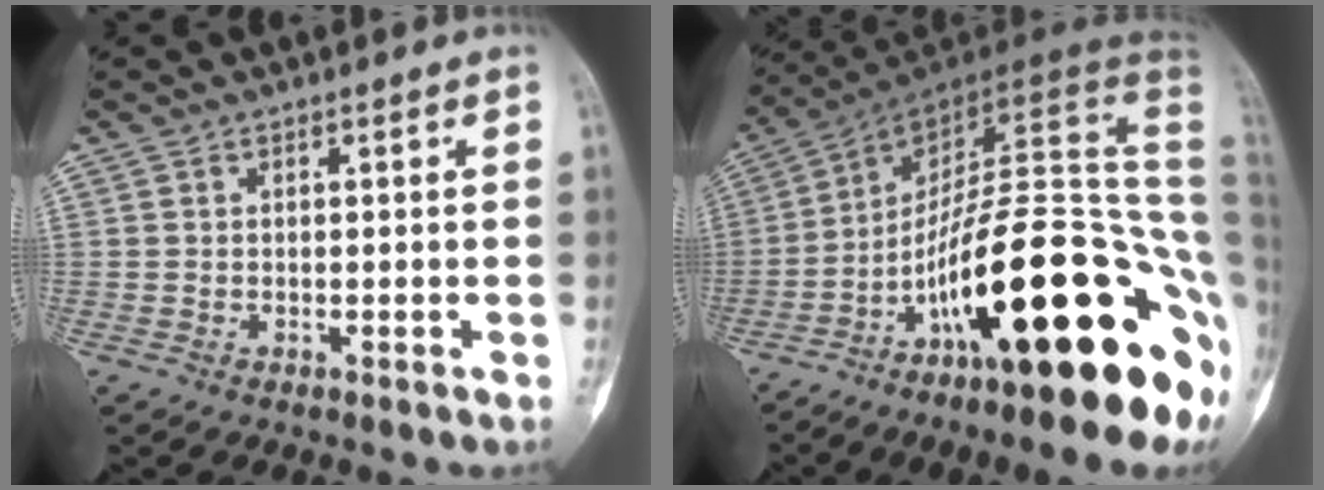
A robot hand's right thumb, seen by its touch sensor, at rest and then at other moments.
{"total": 29.5, "force": [-9.4, 7.2, 27.0], "torque": [-0.313, 0.077, -0.144]}